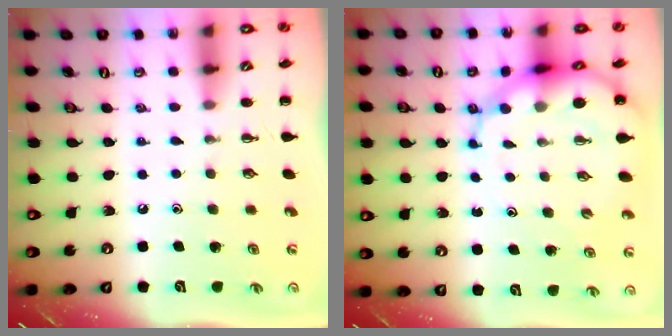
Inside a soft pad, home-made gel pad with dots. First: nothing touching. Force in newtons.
{"total": 9.3, "press": 8.8, "slide": 2.8}